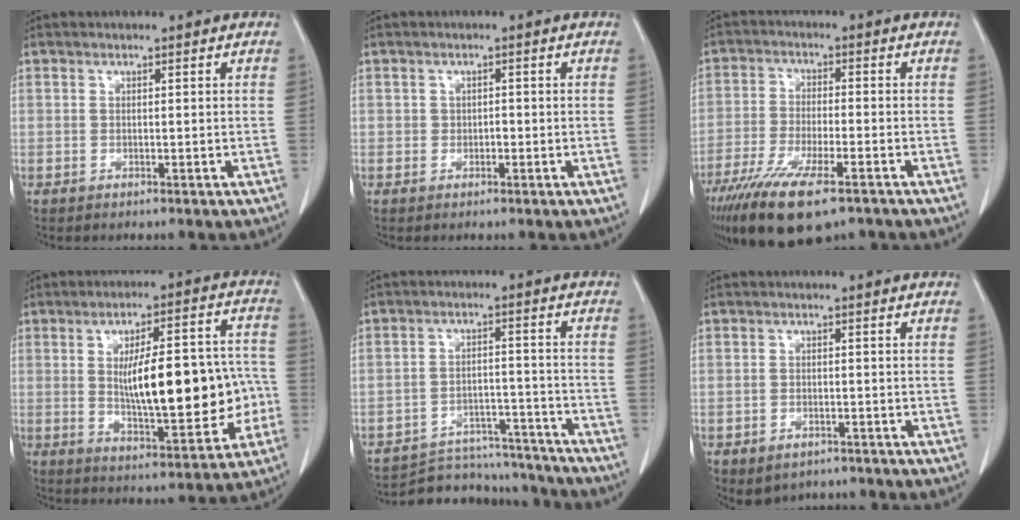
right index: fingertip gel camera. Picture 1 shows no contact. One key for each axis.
{"total": 1.1, "fx": -0.2, "fy": 1.0, "fz": 0.6, "tx": -0.005, "ty": 0.003, "tz": -0.004}
{"total": 13.8, "fx": -9.2, "fy": 3.2, "fz": 9.7, "tx": -0.183, "ty": -0.035, "tz": -0.154}
{"total": 17.5, "fx": -1.0, "fy": 5.4, "fz": 16.7, "tx": -0.243, "ty": 0.025, "tz": -0.002}
{"total": 14.6, "fx": -14.0, "fy": 3.8, "fz": 1.6, "tx": -0.015, "ty": 0.030, "tz": -0.192}
{"total": 4.6, "fx": -3.3, "fy": 2.9, "fz": 1.4, "tx": -0.020, "ty": 0.006, "tz": -0.041}